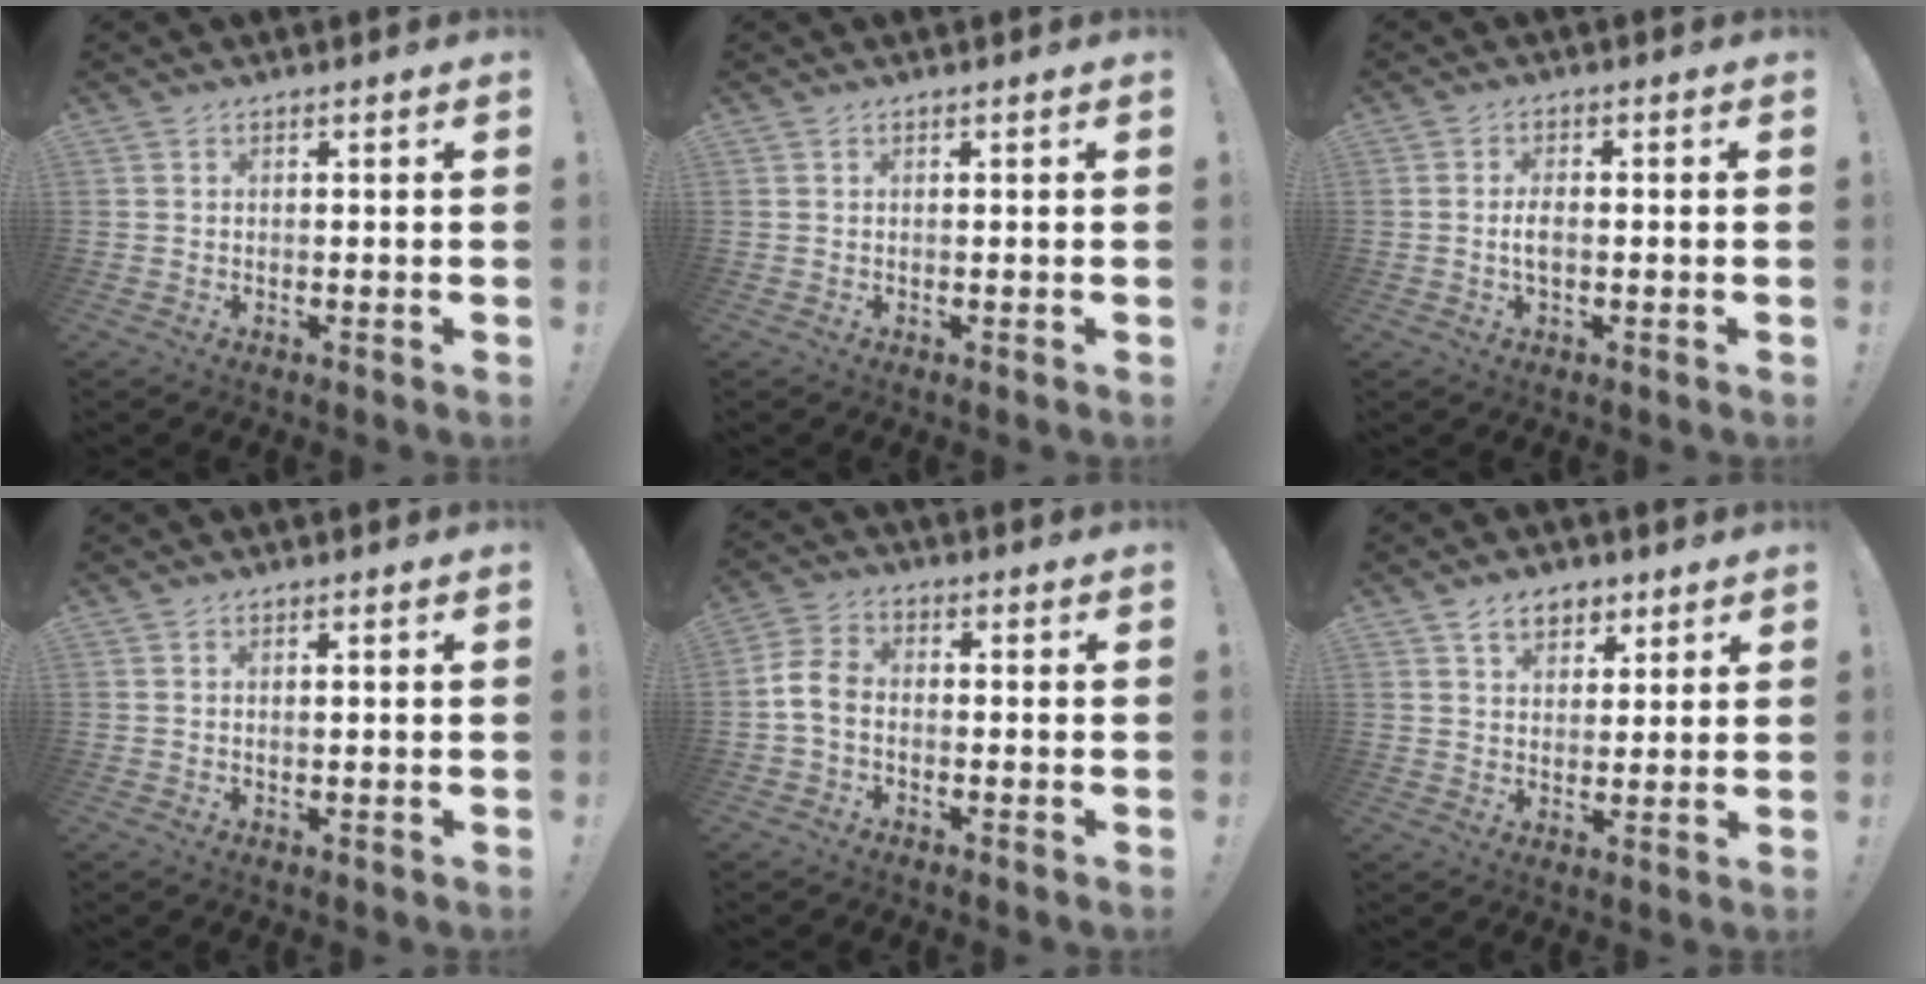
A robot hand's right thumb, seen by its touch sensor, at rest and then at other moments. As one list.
[{"total": 0.0}, {"total": 3.3, "force": [-0.5, 1.5, 2.9], "torque": [-0.061, 0.004, -0.011]}, {"total": 0.5, "force": [0.2, 0.0, 0.5], "torque": [-0.008, -0.001, 0.002]}, {"total": 6.2, "force": [-1.4, 4.3, 4.3], "torque": [-0.098, 0.010, -0.024]}, {"total": 7.2, "force": [4.3, 4.9, 3.2], "torque": [-0.048, -0.013, 0.079]}]